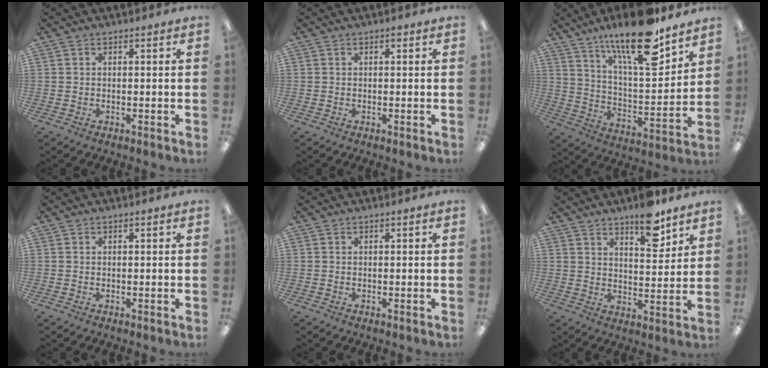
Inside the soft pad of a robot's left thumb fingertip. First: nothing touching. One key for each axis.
{"total": 0.6, "fx": 0.4, "fy": 0.2, "fz": 0.4, "tx": -0.008, "ty": 0.003, "tz": 0.005}
{"total": 19.7, "fx": 14.6, "fy": 5.2, "fz": 12.2, "tx": -0.199, "ty": -0.099, "tz": 0.240}
{"total": 0.0}
{"total": 0.0}
{"total": 10.3, "fx": 7.7, "fy": 3.5, "fz": 5.8, "tx": -0.070, "ty": -0.047, "tz": 0.128}